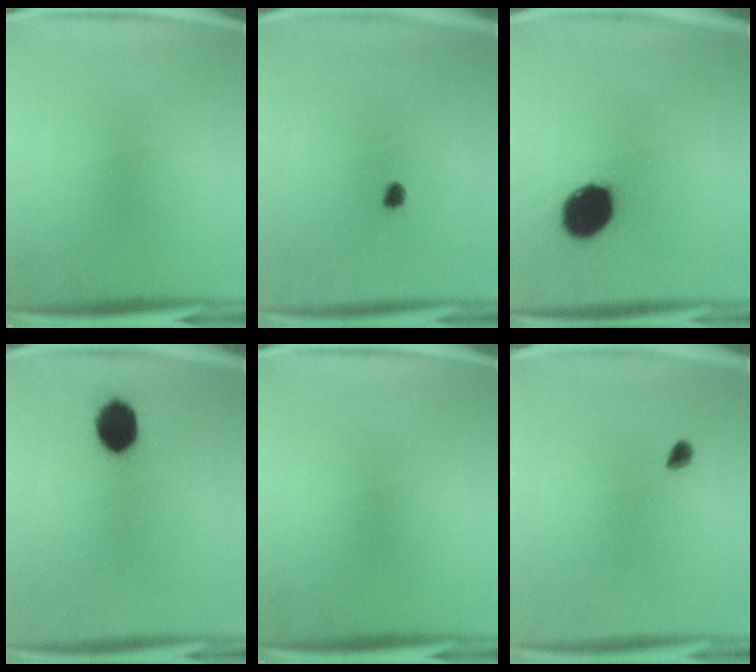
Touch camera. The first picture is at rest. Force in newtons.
{"total": 1.7}
{"total": 14.0}
{"total": 8.1}
{"total": 0.0}
{"total": 1.7}